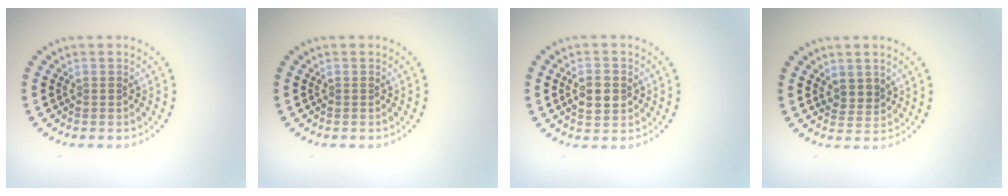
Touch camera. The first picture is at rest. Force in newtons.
{"total": 0.0}
{"total": 2.6, "press": 2.6, "slide": 0.2}
{"total": 1.9, "press": 1.4, "slide": 1.2}